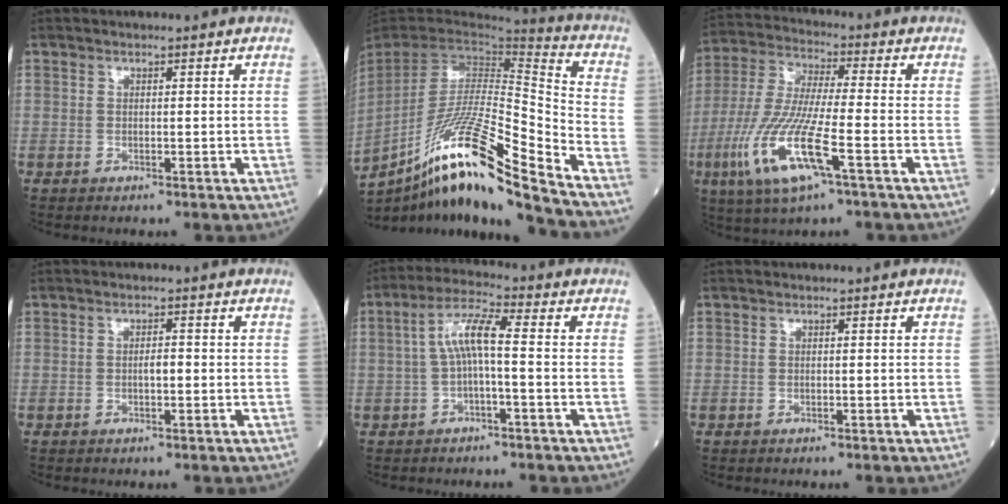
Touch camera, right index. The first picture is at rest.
{"total": 22.8, "force": [-16.3, -0.1, 15.9], "torque": [-0.305, -0.031, -0.300]}
{"total": 14.1, "force": [-5.6, 1.6, 12.9], "torque": [-0.282, -0.020, -0.106]}
{"total": 1.4, "force": [-0.3, 0.4, 1.3], "torque": [-0.023, 0.001, -0.005]}
{"total": 6.3, "force": [-0.2, 0.8, 6.2], "torque": [-0.121, 0.026, -0.005]}
{"total": 0.0}